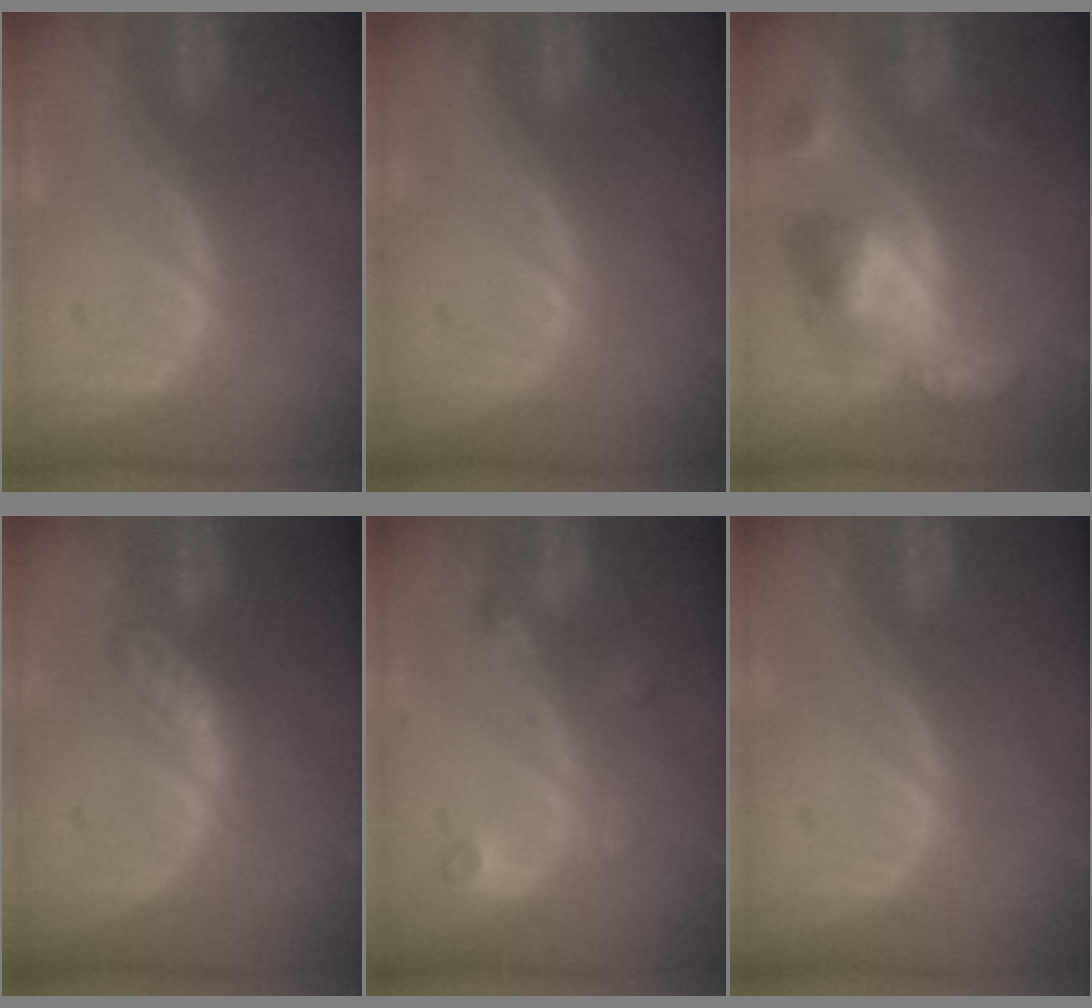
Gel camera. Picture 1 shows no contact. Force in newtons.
{"total": 0.0}
{"total": 8.1, "press": 8.1, "slide": 0.5}
{"total": 4.7, "press": 4.5, "slide": 1.3}
{"total": 3.4, "press": 3.1, "slide": 1.3}
{"total": 0.0}